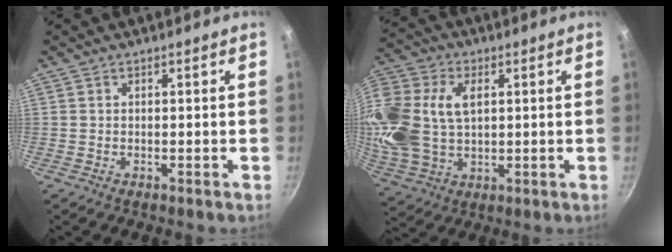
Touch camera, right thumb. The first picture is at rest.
{"total": 21.7, "force": [4.4, 15.0, 15.0], "torque": [-0.351, 0.016, 0.086]}